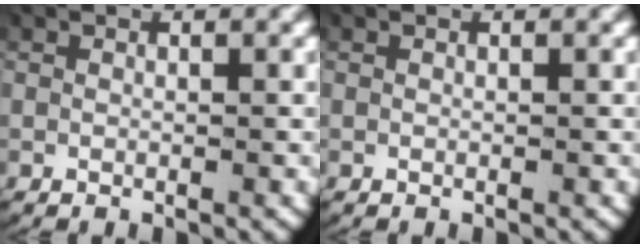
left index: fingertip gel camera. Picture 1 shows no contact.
{"total": 0.0}